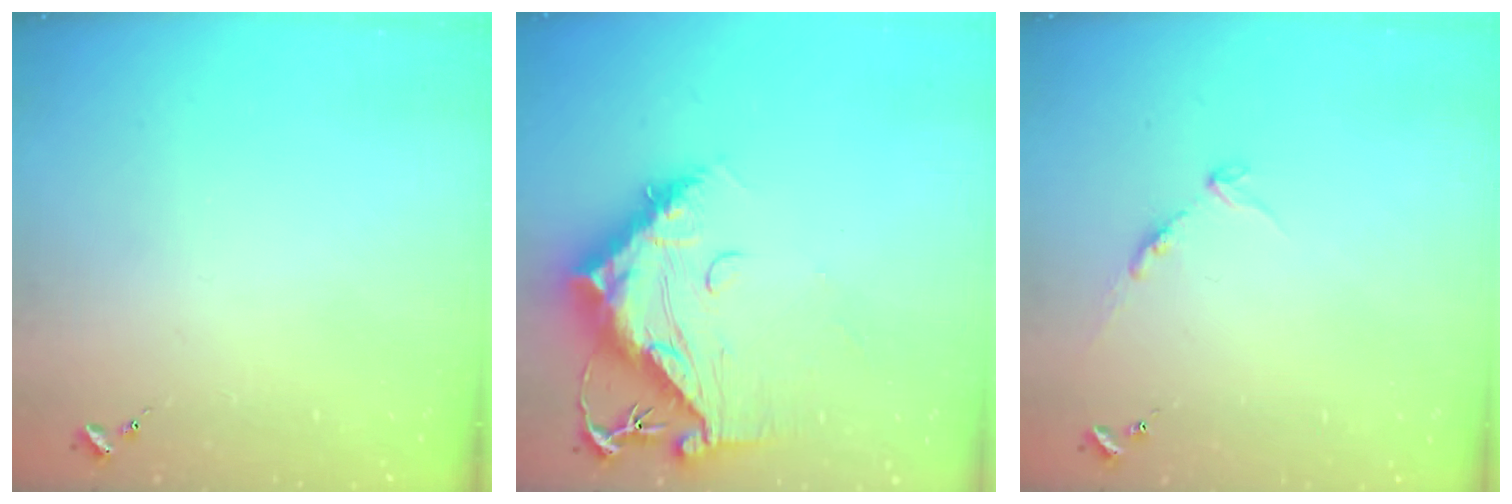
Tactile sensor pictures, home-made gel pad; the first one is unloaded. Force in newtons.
{"total": 15.4, "press": 15.3, "slide": 1.6}
{"total": 5.3, "press": 5.2, "slide": 0.7}